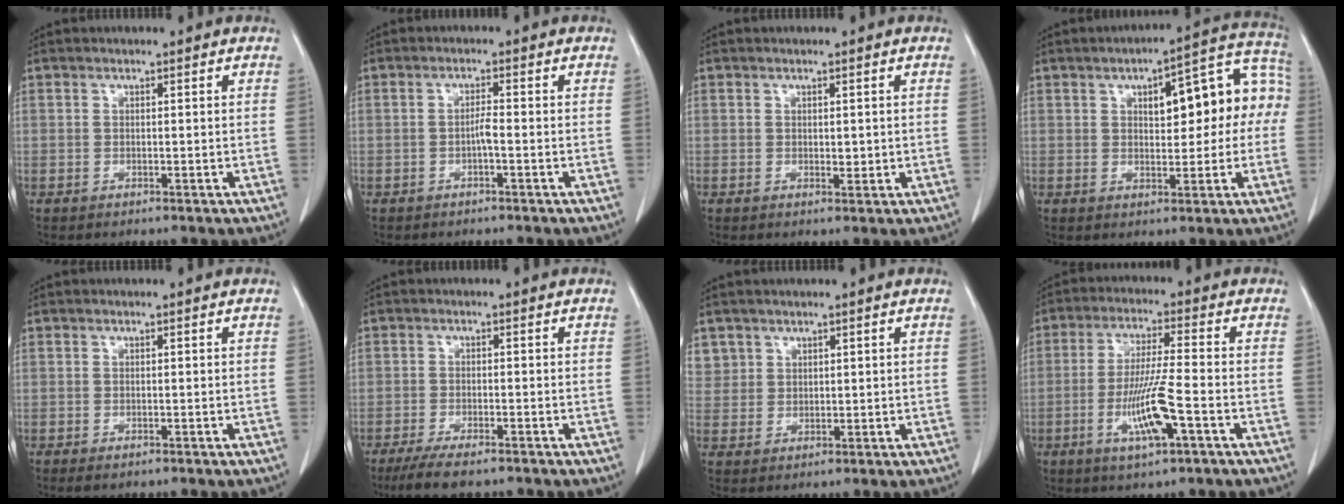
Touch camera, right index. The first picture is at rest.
{"total": 1.6, "force": [-0.6, 0.1, 1.5], "torque": [-0.025, 0.003, -0.012]}
{"total": 1.4, "force": [0.1, 0.8, 1.1], "torque": [-0.015, -0.004, 0.005]}
{"total": 13.3, "force": [2.1, 5.0, 12.2], "torque": [-0.146, 0.049, 0.029]}
{"total": 1.0, "force": [-0.7, 0.2, 0.6], "torque": [-0.008, -0.001, -0.009]}
{"total": 6.8, "force": [-5.5, 1.1, 3.9], "torque": [-0.062, -0.014, -0.089]}
{"total": 3.6, "force": [2.2, 2.9, -0.1], "torque": [0.016, 0.004, 0.041]}
{"total": 7.8, "force": [-2.7, 0.1, 7.4], "torque": [-0.142, -0.010, -0.050]}